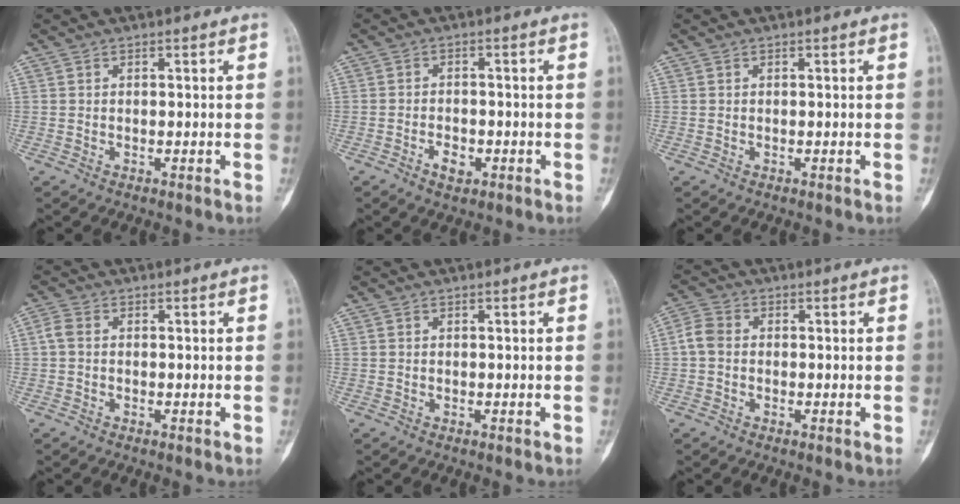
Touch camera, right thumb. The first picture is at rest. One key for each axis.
{"total": 3.3, "fx": -1.5, "fy": 2.0, "fz": 2.2, "tx": -0.029, "ty": 0.008, "tz": -0.023}
{"total": 0.0}
{"total": 2.2, "fx": 0.1, "fy": 1.6, "fz": 1.6, "tx": -0.037, "ty": 0.003, "tz": -0.003}
{"total": 0.0}
{"total": 3.7, "fx": -0.1, "fy": 3.0, "fz": 2.2, "tx": -0.046, "ty": 0.011, "tz": -0.010}